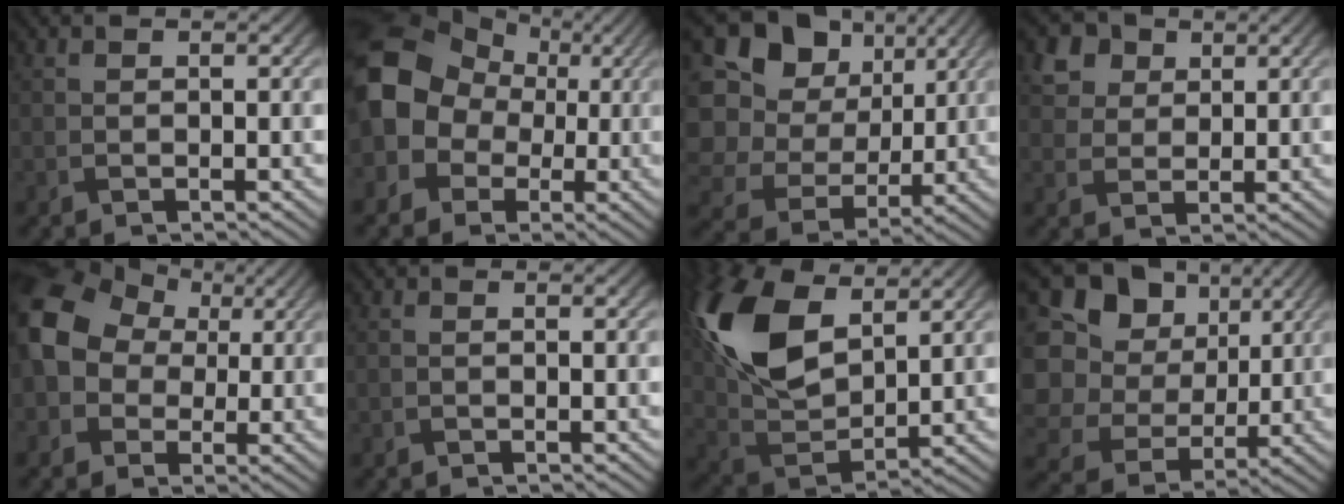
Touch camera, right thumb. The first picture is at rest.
{"total": 11.2, "force": [0.7, 9.6, 5.8], "torque": [-0.130, -0.011, -0.008]}
{"total": 17.1, "force": [3.3, 14.5, 8.4], "torque": [-0.274, 0.020, 0.078]}
{"total": 5.3, "force": [2.7, 4.0, 2.1], "torque": [-0.068, -0.011, 0.058]}
{"total": 11.9, "force": [1.7, 10.0, 6.3], "torque": [-0.159, 0.009, 0.011]}
{"total": 0.0}
{"total": 15.3, "force": [6.2, 8.3, 11.2], "torque": [-0.275, 0.023, 0.119]}
{"total": 17.0, "force": [2.9, 14.5, 8.3], "torque": [-0.271, 0.015, 0.069]}